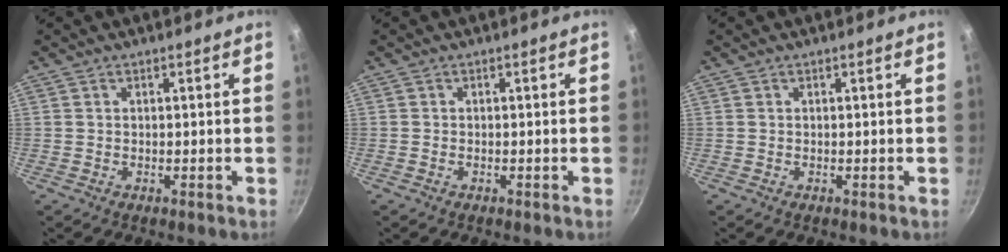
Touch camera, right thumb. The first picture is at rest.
{"total": 0.0}
{"total": 0.0}